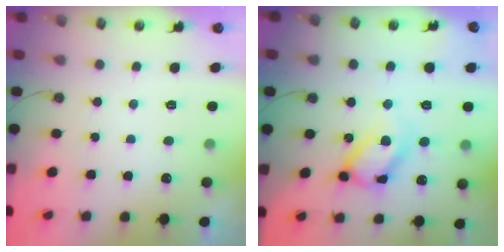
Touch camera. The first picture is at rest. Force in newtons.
{"total": 16.6, "press": 16.6, "slide": 1.2}